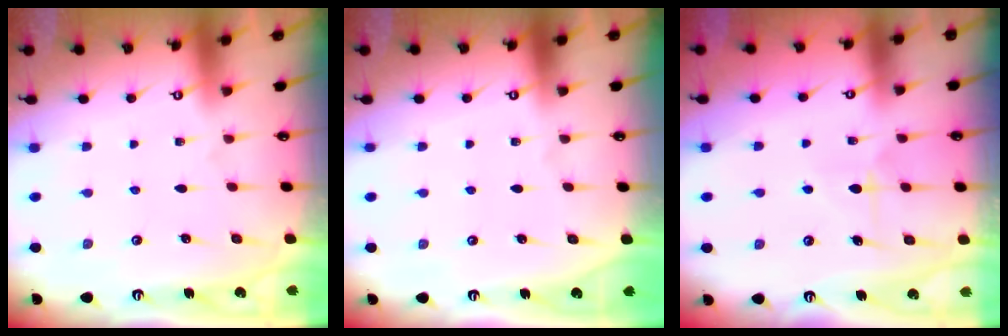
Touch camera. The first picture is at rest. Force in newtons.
{"total": 0.0}
{"total": 5.9, "press": 5.9, "slide": 0.3}